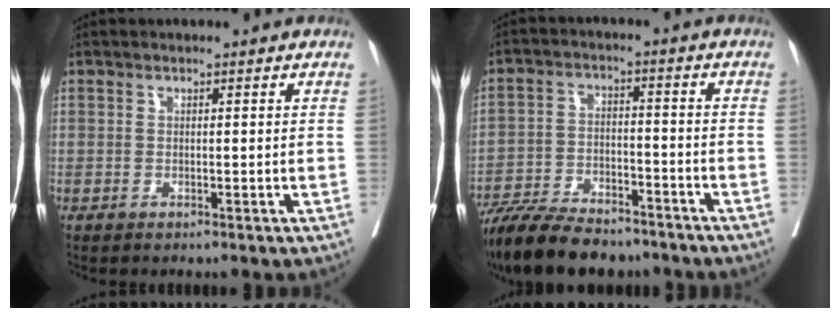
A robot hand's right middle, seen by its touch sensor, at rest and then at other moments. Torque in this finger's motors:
{"motor_torque": [1.37, -0.77, 0.30, 0.11]}